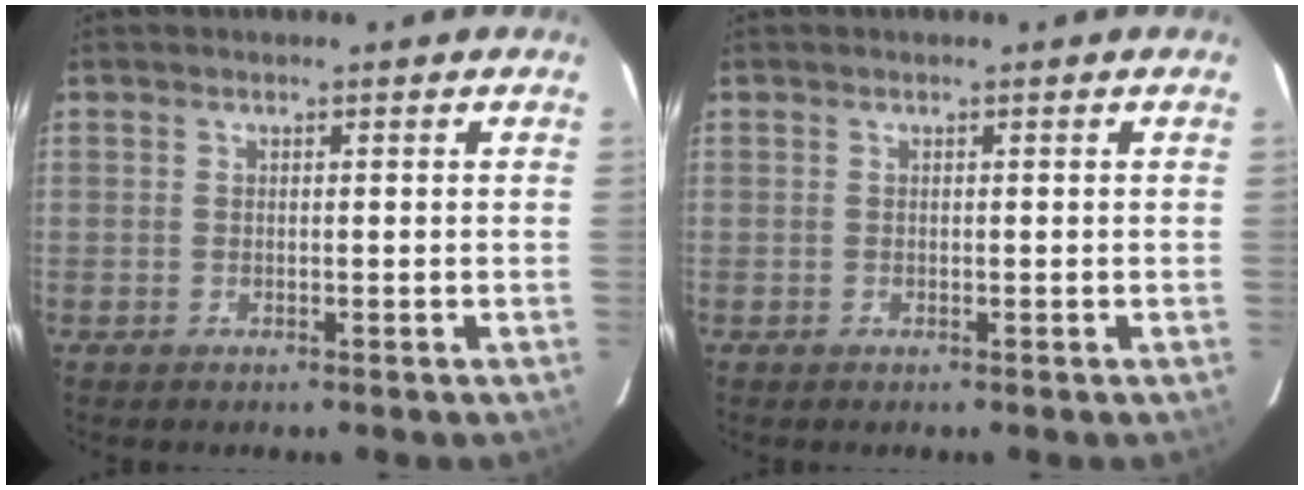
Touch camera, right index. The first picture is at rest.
{"total": 0.0}